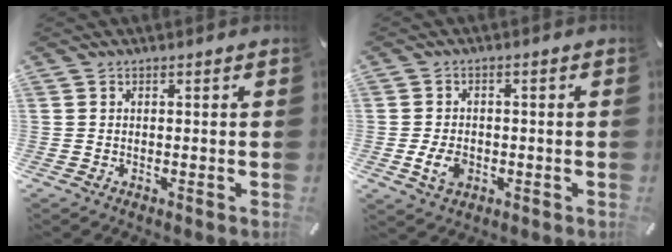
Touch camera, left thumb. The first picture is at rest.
{"total": 5.1, "force": [-1.3, 3.6, 3.3], "torque": [-0.076, 0.001, -0.026]}